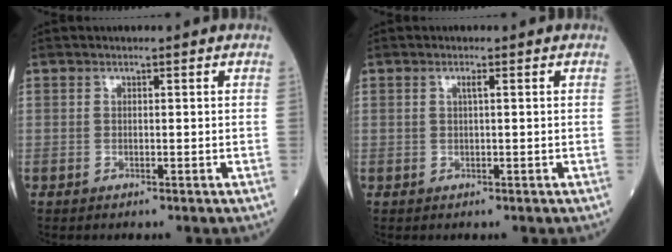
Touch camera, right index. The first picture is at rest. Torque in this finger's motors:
{"motor_torque": [0.02, -0.02, 0.03, 0.03]}